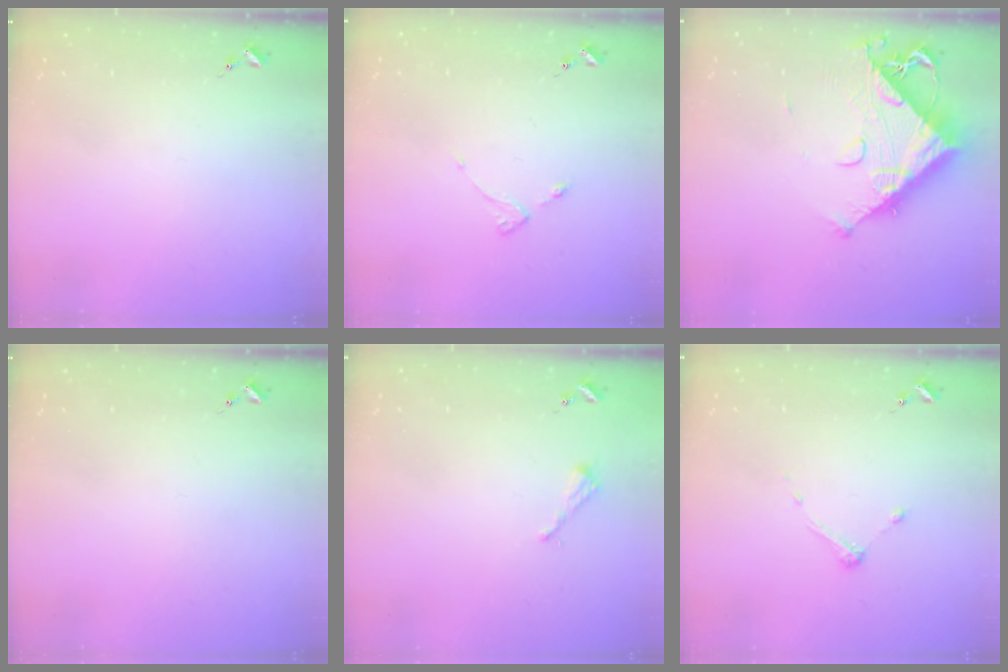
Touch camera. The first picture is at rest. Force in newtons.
{"total": 2.8, "press": 2.7, "slide": 0.5}
{"total": 12.7, "press": 12.7, "slide": 1.5}
{"total": 0.0}
{"total": 2.6, "press": 2.6, "slide": 0.3}
{"total": 3.9, "press": 3.8, "slide": 0.4}